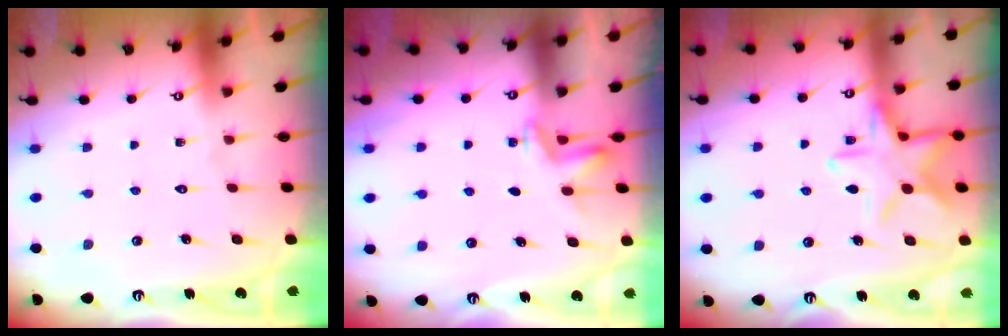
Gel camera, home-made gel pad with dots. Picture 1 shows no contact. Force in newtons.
{"total": 2.8, "press": 2.7, "slide": 0.9}
{"total": 14.9, "press": 14.8, "slide": 1.0}